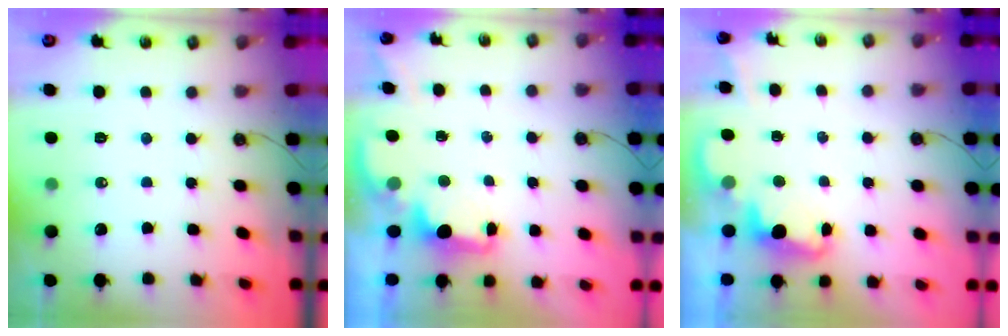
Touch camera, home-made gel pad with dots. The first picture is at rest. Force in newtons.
{"total": 1.9, "press": 1.7, "slide": 0.8}
{"total": 2.4, "press": 2.4, "slide": 0.5}